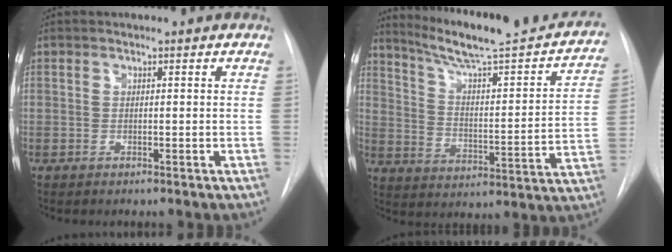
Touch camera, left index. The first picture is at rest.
{"total": 24.3, "force": [21.0, 2.9, 12.0], "torque": [-0.175, -0.036, 0.284]}